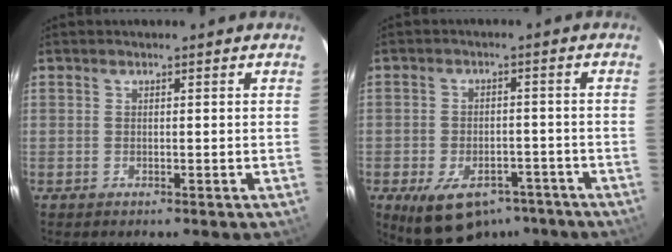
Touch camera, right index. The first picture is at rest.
{"total": 13.2, "force": [-8.5, 7.6, 6.8], "torque": [-0.141, -0.002, -0.113]}